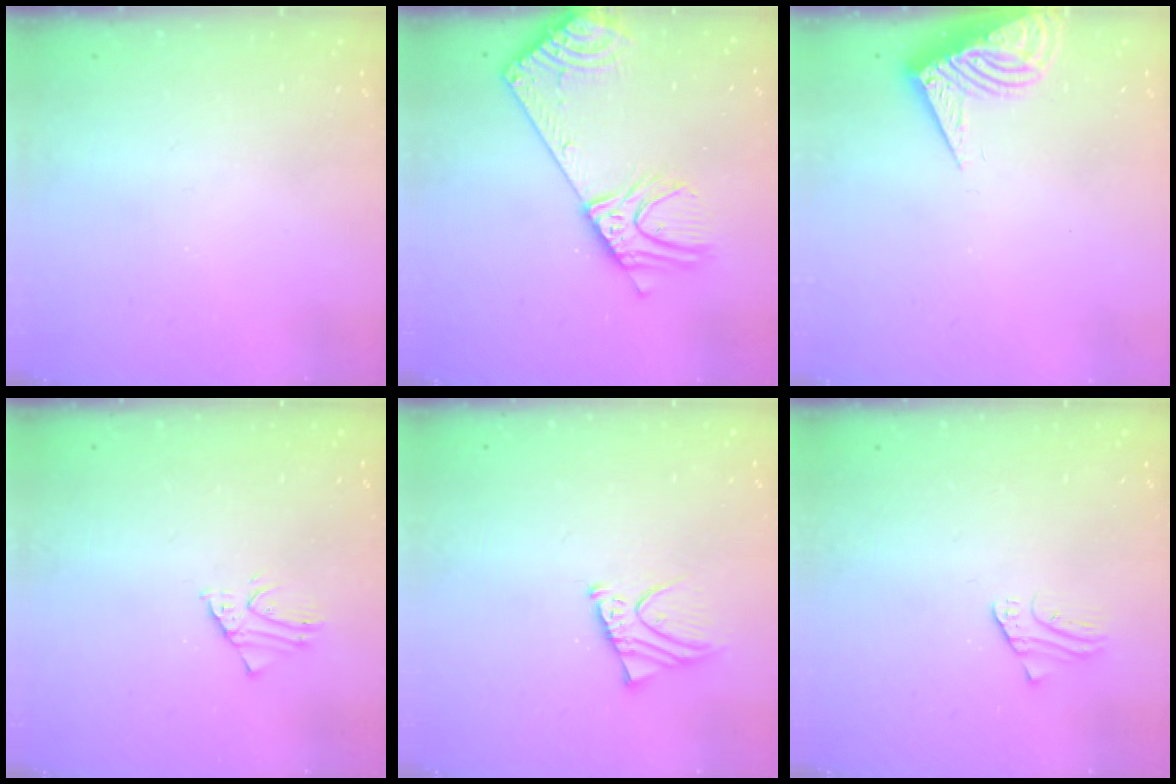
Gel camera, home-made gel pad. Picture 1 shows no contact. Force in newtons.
{"total": 17.2, "press": 16.8, "slide": 3.6}
{"total": 9.0, "press": 9.0, "slide": 0.6}
{"total": 1.5, "press": 1.5, "slide": 0.1}
{"total": 4.5, "press": 4.5, "slide": 0.6}
{"total": 1.2, "press": 1.2, "slide": 0.1}